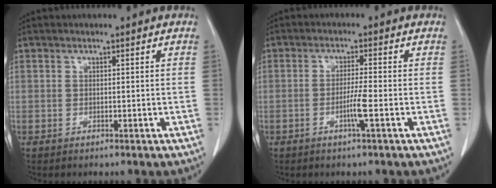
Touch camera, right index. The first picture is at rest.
{"total": 3.5, "force": [-1.3, -0.5, 3.2], "torque": [-0.061, -0.005, -0.026]}